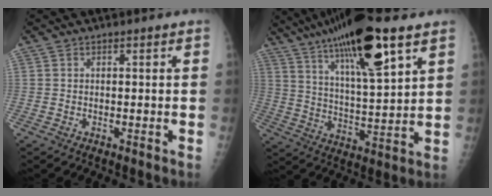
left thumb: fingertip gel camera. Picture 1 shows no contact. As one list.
[{"total": 21.3, "force": [12.7, 4.5, 16.5], "torque": [-0.277, -0.039, 0.220]}]